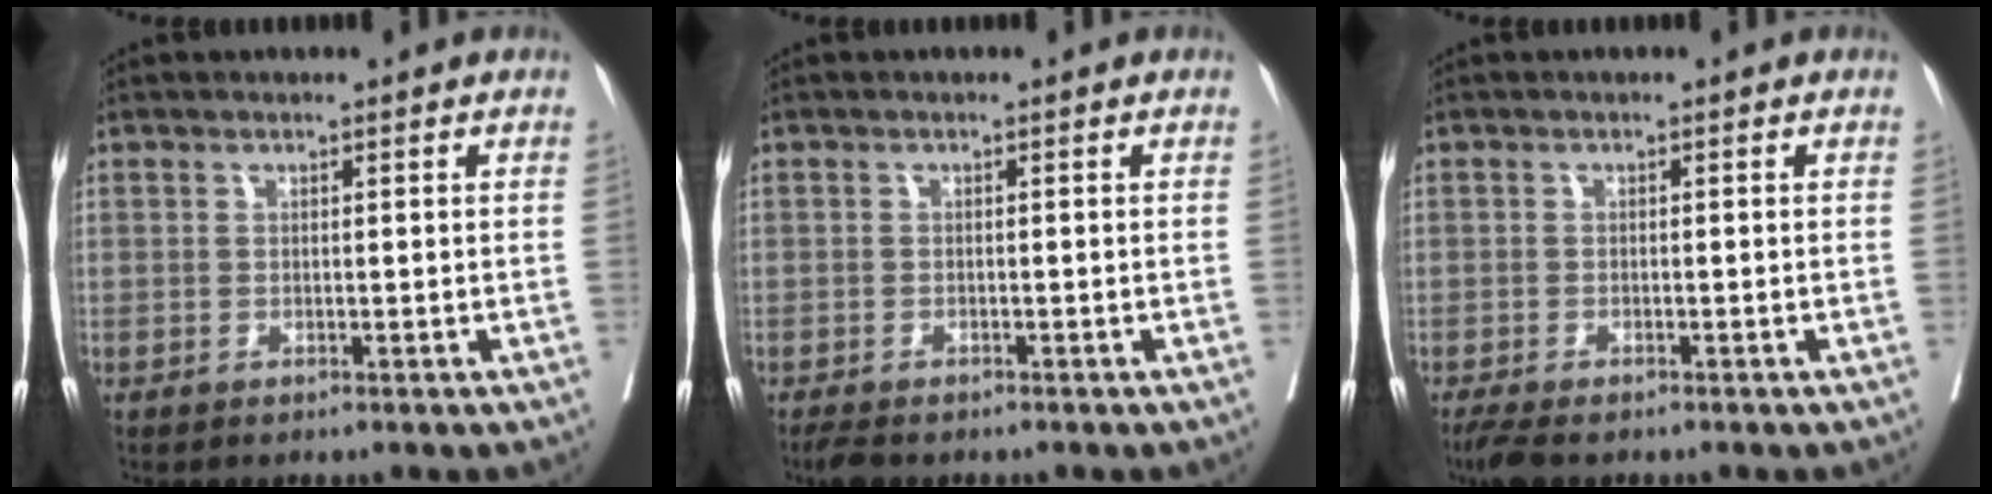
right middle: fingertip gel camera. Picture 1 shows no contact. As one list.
[{"total": 2.2, "force": [-1.9, 0.7, 1.0], "torque": [-0.022, -0.007, -0.029]}, {"total": 3.6, "force": [-2.9, 1.0, 2.0], "torque": [-0.040, -0.013, -0.046]}]